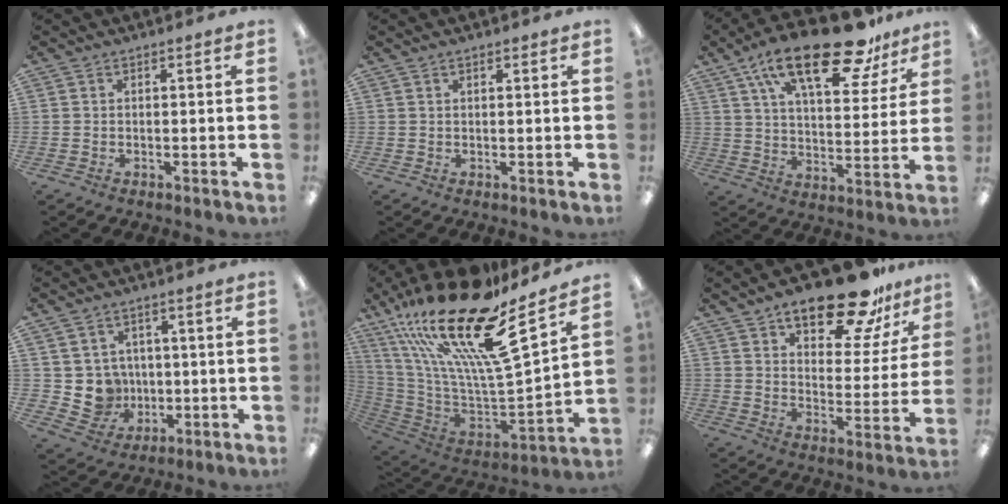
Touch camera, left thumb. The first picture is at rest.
{"total": 0.9, "force": [0.7, 0.3, 0.5], "torque": [-0.012, 0.001, 0.012]}
{"total": 23.3, "force": [15.6, 8.9, 14.9], "torque": [-0.240, -0.080, 0.260]}
{"total": 7.1, "force": [0.6, 7.0, 1.1], "torque": [-0.041, -0.001, 0.020]}
{"total": 27.0, "force": [16.9, 7.7, 19.6], "torque": [-0.331, -0.129, 0.293]}
{"total": 18.7, "force": [14.2, 6.6, 10.2], "torque": [-0.152, -0.085, 0.238]}